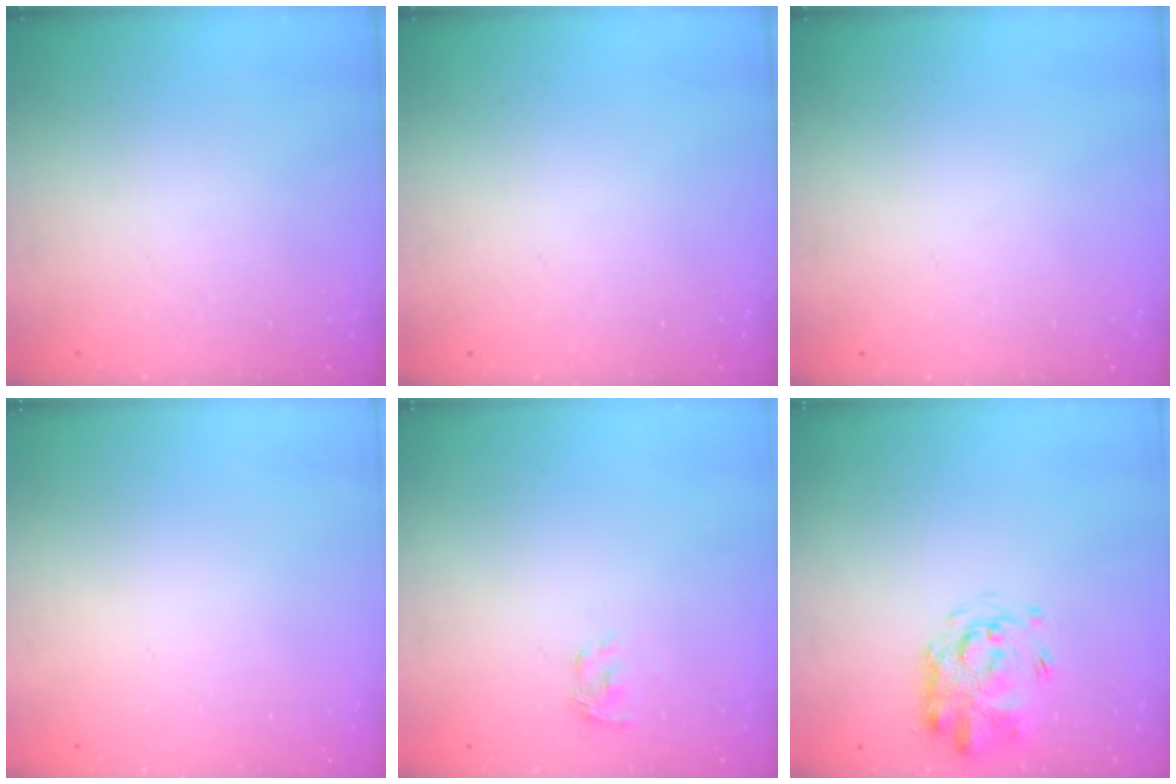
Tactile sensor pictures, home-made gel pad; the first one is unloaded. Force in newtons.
{"total": 0.0}
{"total": 0.0}
{"total": 1.8, "press": 1.8, "slide": 0.2}
{"total": 1.4, "press": 1.3, "slide": 0.6}
{"total": 3.3, "press": 3.2, "slide": 0.8}